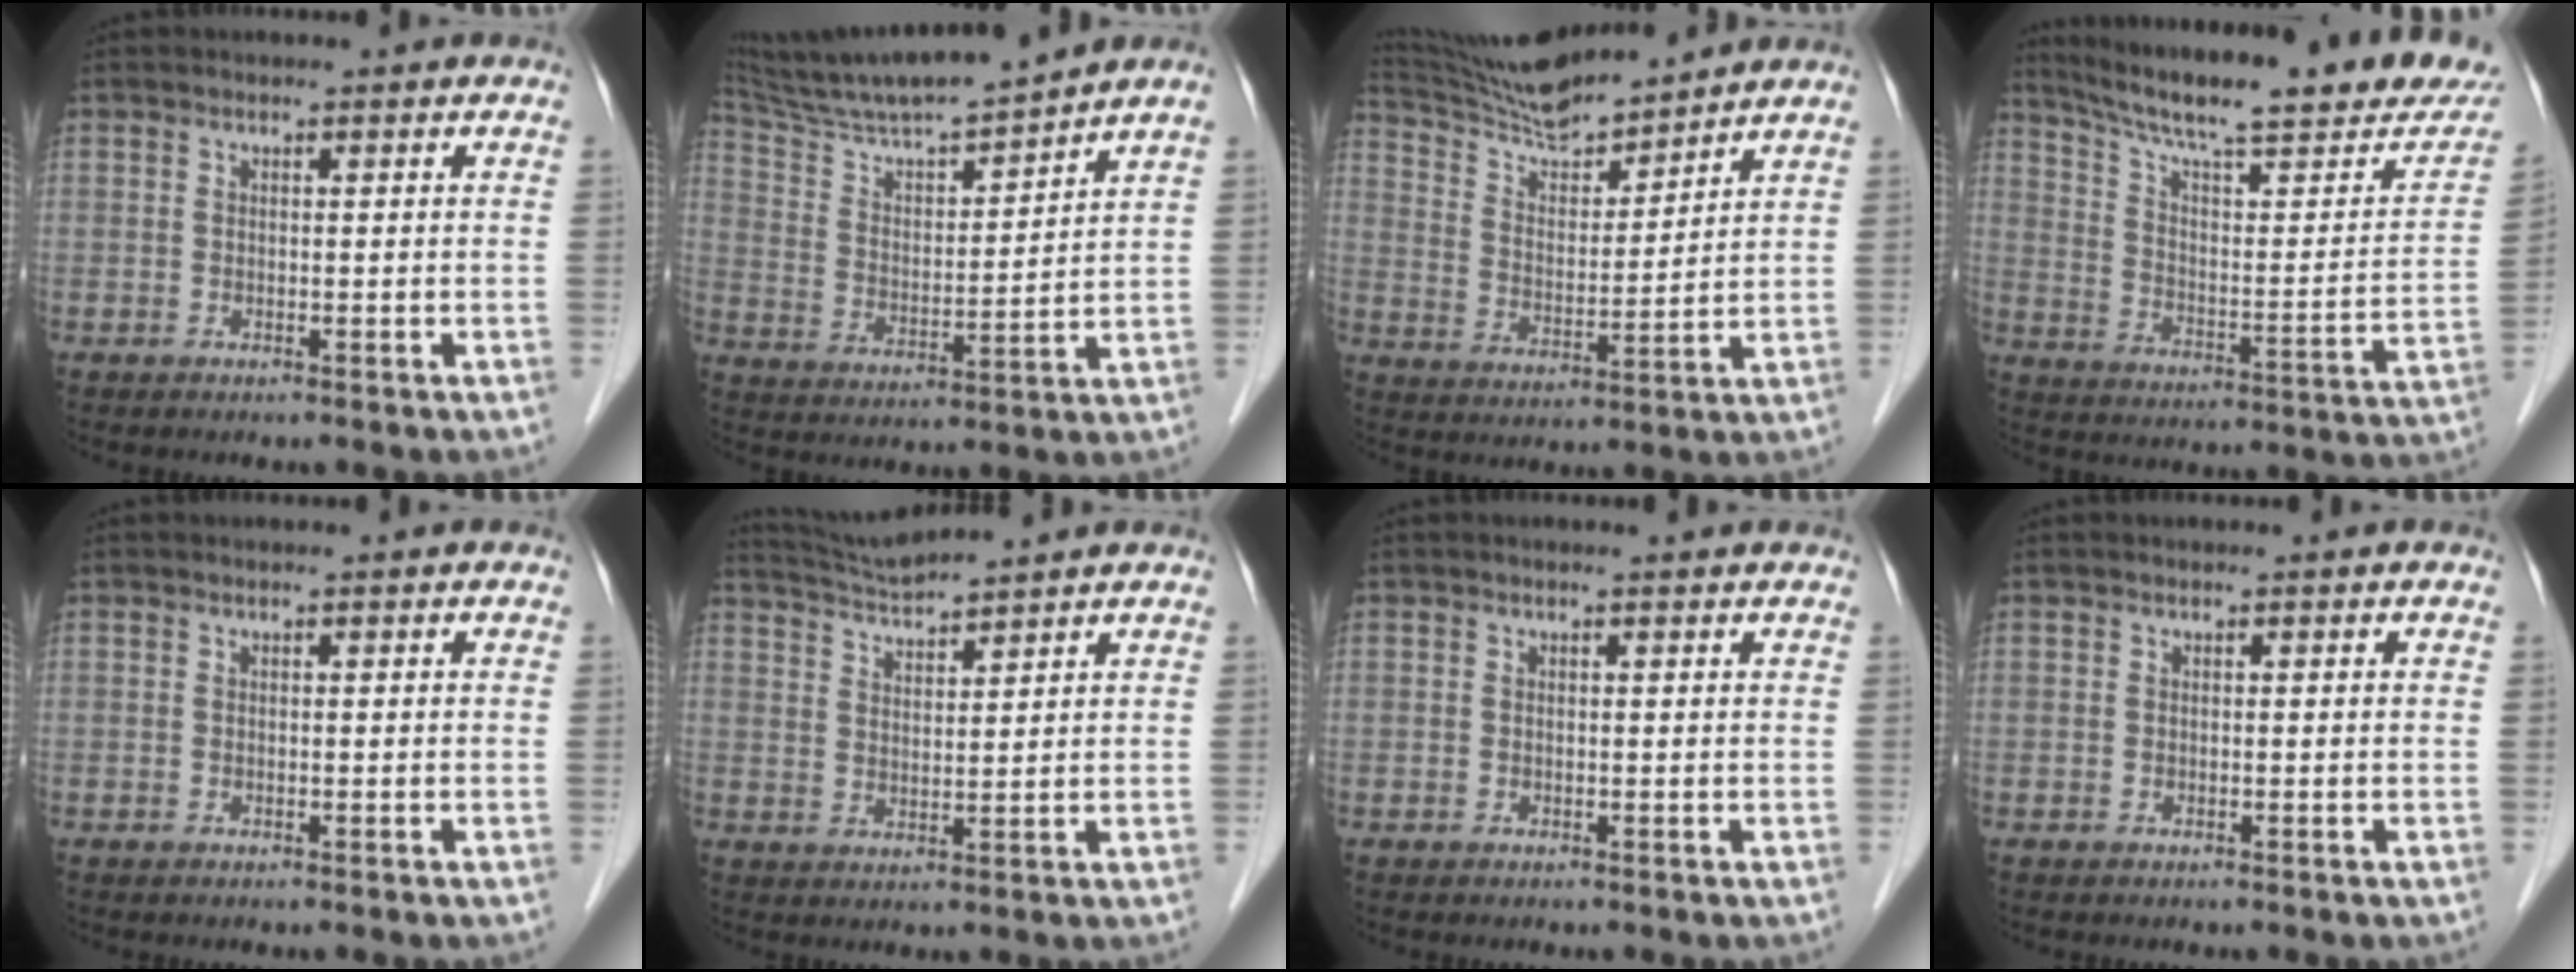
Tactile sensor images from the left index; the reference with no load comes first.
{"total": 14.9, "force": [13.6, -0.6, 6.0], "torque": [-0.117, 0.004, 0.239]}
{"total": 12.6, "force": [12.1, 0.7, 3.7], "torque": [-0.076, 0.012, 0.225]}
{"total": 27.9, "force": [23.3, 4.3, 14.8], "torque": [-0.219, -0.029, 0.303]}
{"total": 0.0}
{"total": 5.7, "force": [5.5, -1.1, 0.9], "torque": [-0.026, 0.010, 0.109]}
{"total": 1.0, "force": [0.9, 0.2, 0.4], "torque": [-0.012, 0.015, 0.008]}
{"total": 0.0}